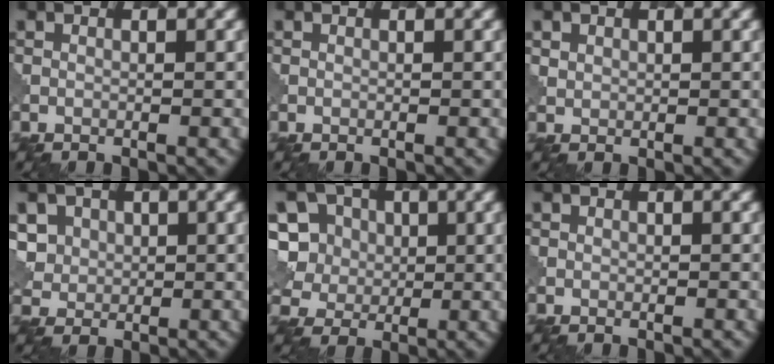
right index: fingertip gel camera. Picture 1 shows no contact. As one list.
[{"total": 0.0}, {"total": 1.3, "force": [0.9, 0.9, -0.2], "torque": [0.003, -0.002, 0.016]}, {"total": 5.4, "force": [2.5, 4.4, 1.9], "torque": [-0.053, 0.011, 0.041]}, {"total": 10.0, "force": [3.1, 8.5, 4.3], "torque": [-0.096, 0.030, 0.035]}, {"total": 0.9, "force": [0.4, 0.8, 0.2], "torque": [0.003, -0.003, 0.006]}]